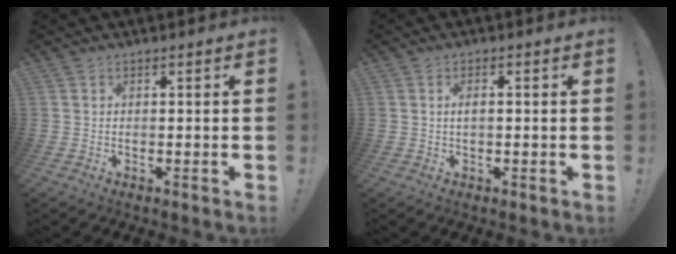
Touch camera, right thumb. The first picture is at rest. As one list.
[{"total": 2.1, "force": [-0.1, 0.7, 2.0], "torque": [-0.036, 0.005, -0.003]}]